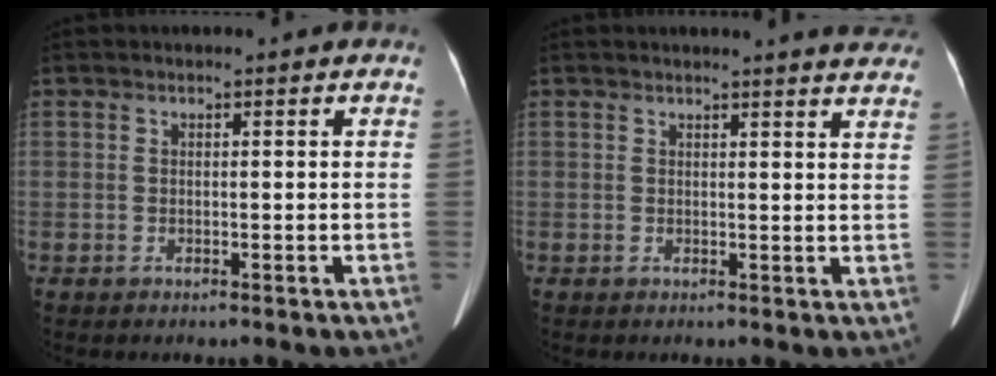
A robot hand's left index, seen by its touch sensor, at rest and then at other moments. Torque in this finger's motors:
{"motor_torque": [0.56, -0.81, 0.02, -0.04]}